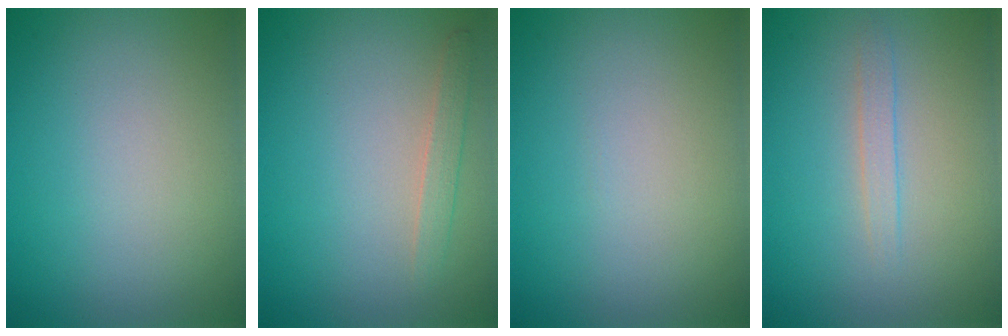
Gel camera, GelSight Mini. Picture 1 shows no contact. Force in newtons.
{"total": 1.4, "press": 1.4, "slide": 0.0}
{"total": 0.0}
{"total": 1.3, "press": 1.3, "slide": 0.1}